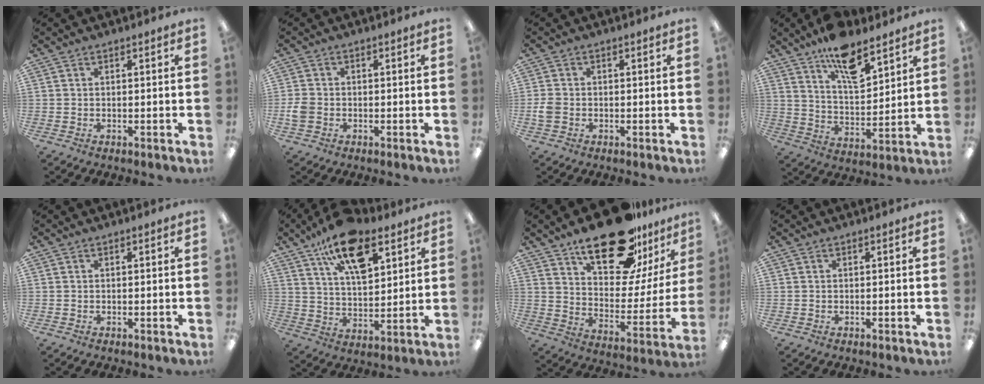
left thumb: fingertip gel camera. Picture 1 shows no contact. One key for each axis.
{"total": 3.5, "fx": -1.0, "fy": 2.8, "fz": 1.9, "tx": -0.036, "ty": 0.007, "tz": -0.019}
{"total": 2.9, "fx": -0.8, "fy": 2.2, "fz": 1.6, "tx": -0.026, "ty": 0.007, "tz": -0.014}
{"total": 13.5, "fx": 9.5, "fy": 5.5, "fz": 7.9, "tx": -0.120, "ty": -0.053, "tz": 0.165}
{"total": 0.0}
{"total": 16.3, "fx": 9.7, "fy": 7.6, "fz": 10.7, "tx": -0.174, "ty": -0.034, "tz": 0.168}
{"total": 25.0, "fx": 17.5, "fy": 10.4, "fz": 14.6, "tx": -0.216, "ty": -0.106, "tz": 0.296}
{"total": 0.0}